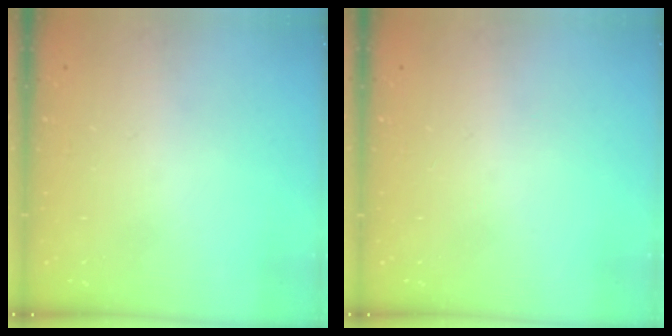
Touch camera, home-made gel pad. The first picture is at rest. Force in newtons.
{"total": 0.0}